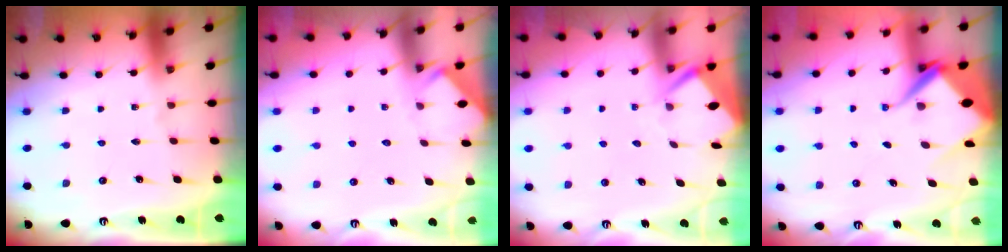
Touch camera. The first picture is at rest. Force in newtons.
{"total": 4.4, "press": 4.4, "slide": 0.4}
{"total": 3.3, "press": 3.2, "slide": 0.3}
{"total": 7.8, "press": 7.7, "slide": 0.9}